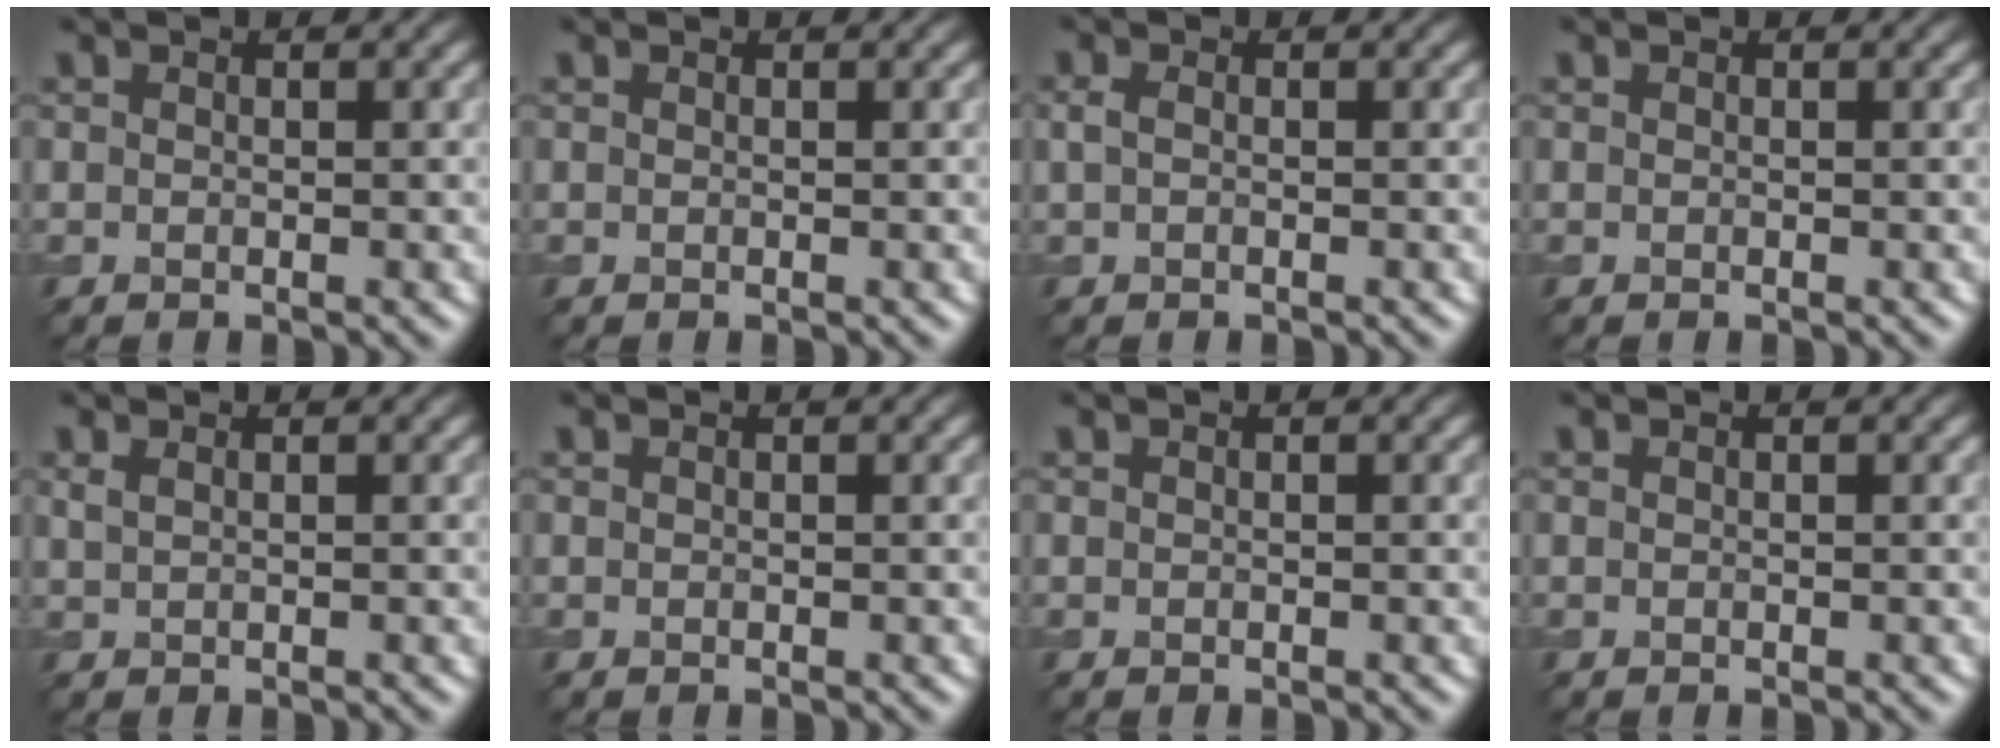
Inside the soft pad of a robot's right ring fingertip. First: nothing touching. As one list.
[{"total": 0.0}, {"total": 1.0, "force": [-0.1, 0.7, 0.7], "torque": [-0.020, -0.001, -0.006]}, {"total": 0.0}, {"total": 0.7, "force": [0.4, 0.3, 0.6], "torque": [-0.014, -0.001, 0.010]}, {"total": 0.0}, {"total": 0.0}, {"total": 0.0}]